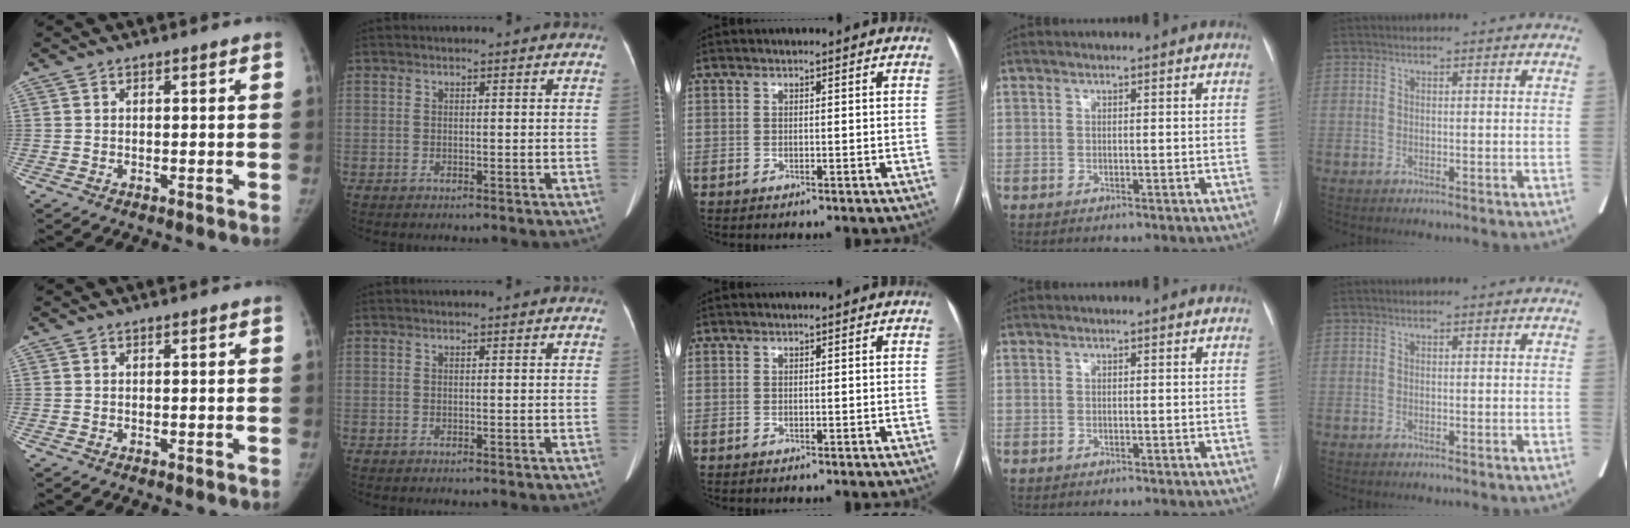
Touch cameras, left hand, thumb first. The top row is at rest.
{}